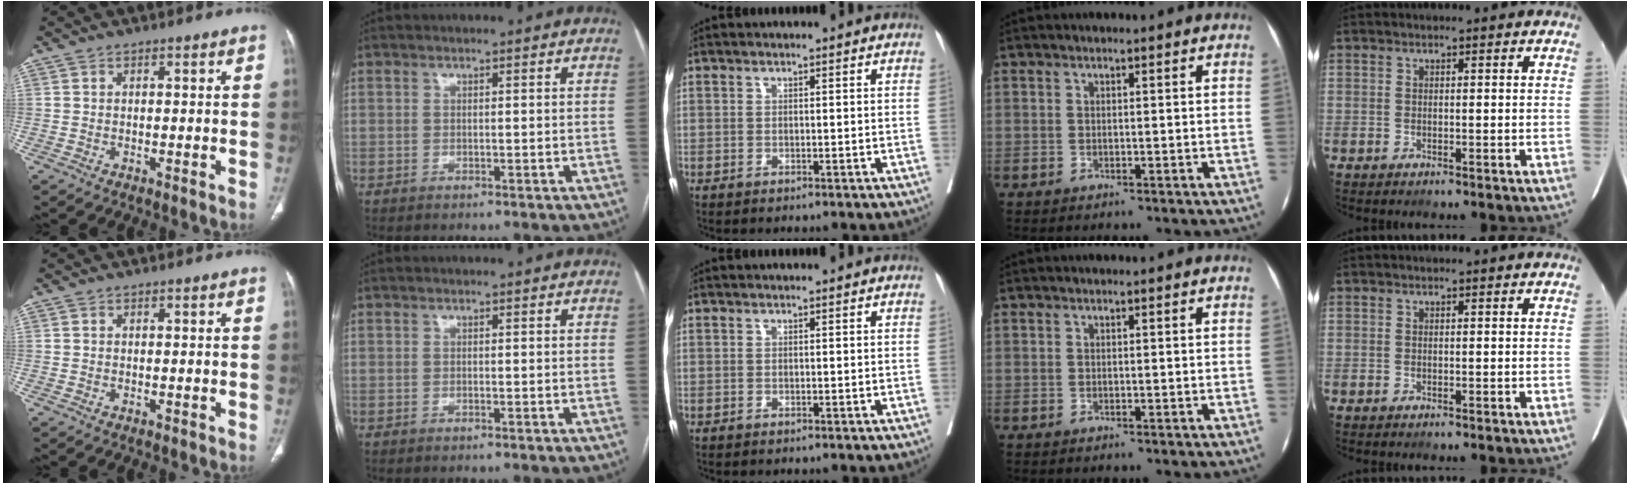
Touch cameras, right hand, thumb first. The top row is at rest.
{}